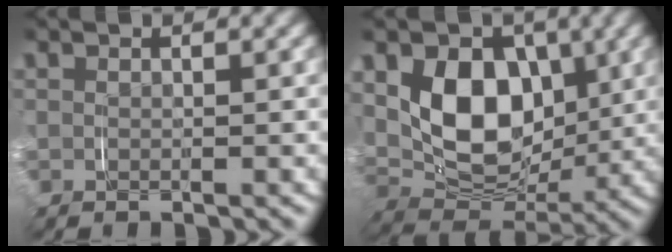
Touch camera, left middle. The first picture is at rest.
{"total": 9.6, "force": [1.4, 7.0, 6.4], "torque": [-0.125, -0.014, 0.020]}